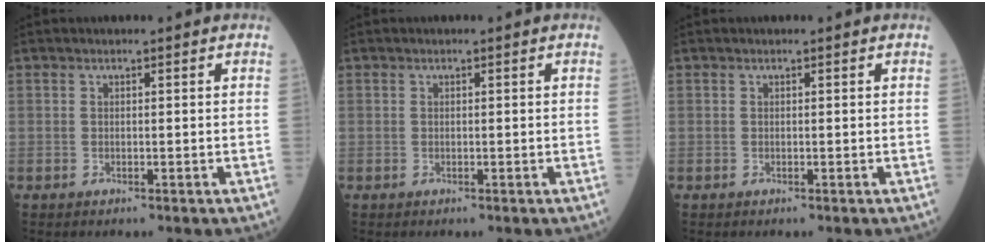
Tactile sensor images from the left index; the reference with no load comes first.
{"total": 0.0}
{"total": 0.0}